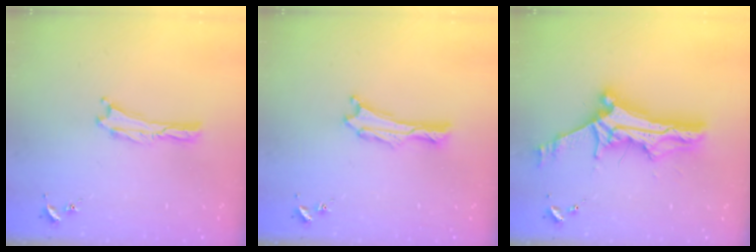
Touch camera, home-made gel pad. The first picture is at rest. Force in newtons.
{"total": 0.9, "press": 0.9, "slide": 0.2}
{"total": 12.3, "press": 12.2, "slide": 1.0}